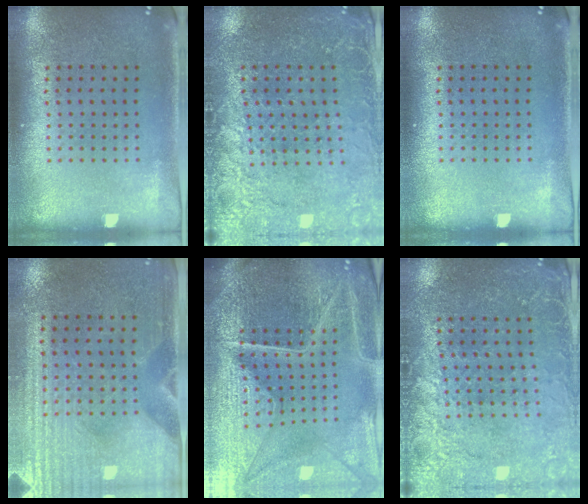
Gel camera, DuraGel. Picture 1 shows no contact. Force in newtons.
{"total": 2.7, "press": 2.7, "slide": 0.5}
{"total": 0.0}
{"total": 3.6, "press": 3.2, "slide": 1.6}
{"total": 6.3, "press": 5.6, "slide": 2.9}
{"total": 2.7, "press": 2.7, "slide": 0.5}